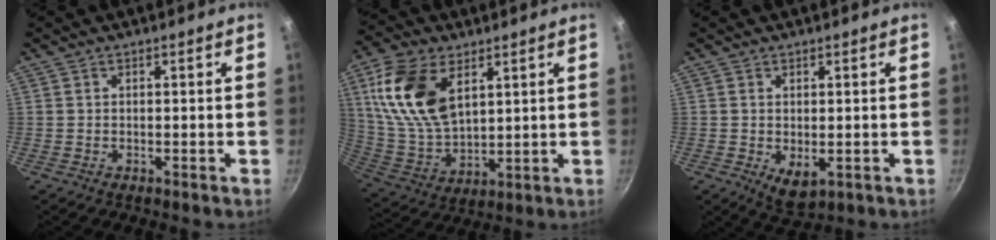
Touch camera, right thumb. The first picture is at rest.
{"total": 17.5, "force": [6.7, 10.2, 12.6], "torque": [-0.229, -0.021, 0.143]}
{"total": 4.3, "force": [-0.4, 2.4, 3.6], "torque": [-0.050, -0.015, 0.001]}